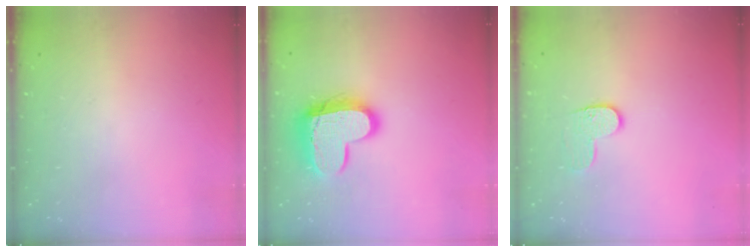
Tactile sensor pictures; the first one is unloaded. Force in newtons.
{"total": 14.9, "press": 14.9, "slide": 1.4}
{"total": 6.2, "press": 6.2, "slide": 0.3}